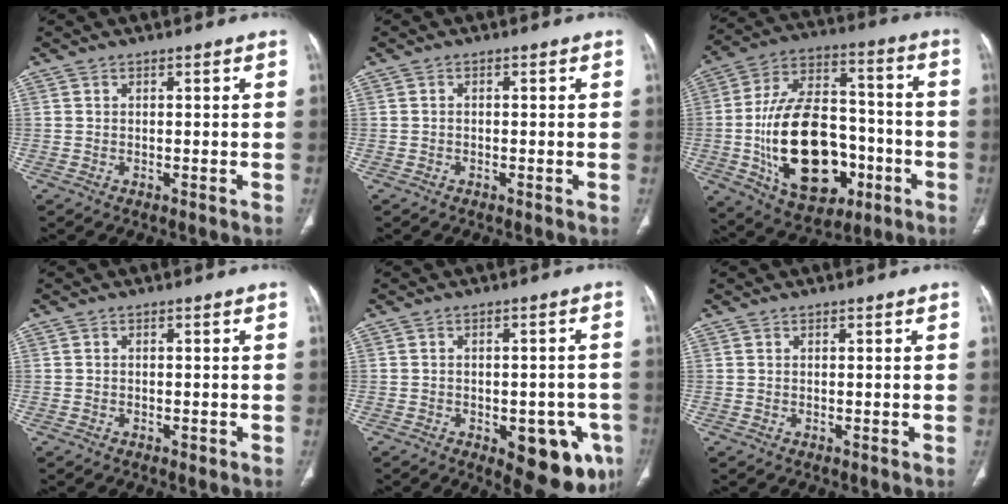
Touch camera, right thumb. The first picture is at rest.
{"total": 0.0}
{"total": 25.5, "force": [-6.4, 15.6, 19.2], "torque": [-0.306, 0.037, -0.084]}
{"total": 0.7, "force": [-0.4, 0.4, 0.4], "torque": [-0.004, 0.001, -0.005]}
{"total": 13.4, "force": [-5.4, 6.3, 10.5], "torque": [-0.094, 0.011, -0.055]}
{"total": 0.0}